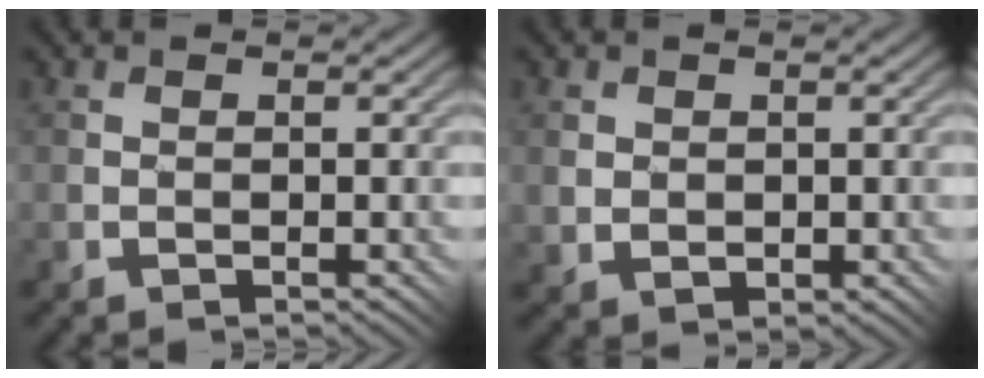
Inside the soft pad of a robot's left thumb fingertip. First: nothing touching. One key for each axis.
{"total": 2.0, "fx": 0.7, "fy": 1.7, "fz": 0.9, "tx": -0.027, "ty": -0.007, "tz": 0.018}